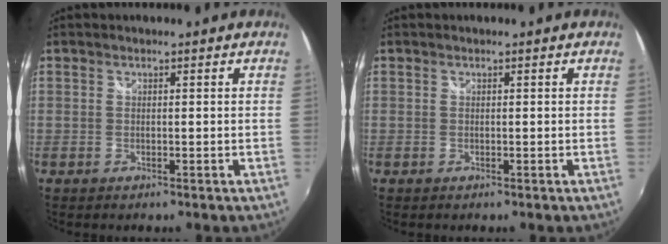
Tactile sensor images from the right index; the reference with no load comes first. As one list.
[{"total": 0.0}]